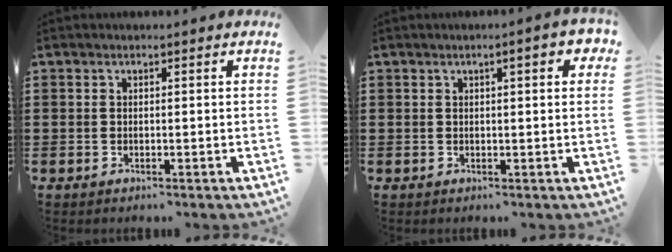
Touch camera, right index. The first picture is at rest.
{"total": 3.1, "force": [1.1, 0.5, 2.8], "torque": [-0.041, -0.002, 0.013]}